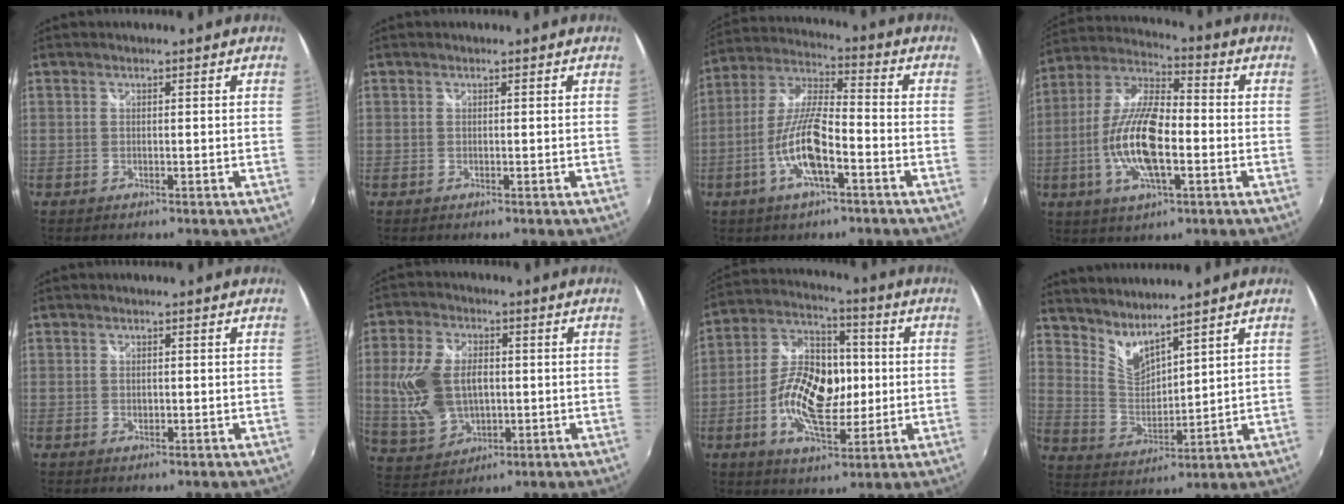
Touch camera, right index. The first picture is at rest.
{"total": 0.0}
{"total": 12.2, "force": [-5.0, 3.0, 10.7], "torque": [-0.226, -0.002, -0.097]}
{"total": 15.2, "force": [-3.4, 5.4, 13.8], "torque": [-0.281, -0.001, -0.067]}
{"total": 1.2, "force": [-0.1, 0.8, 0.8], "torque": [-0.015, 0.001, -0.003]}
{"total": 13.9, "force": [0.3, 9.4, 10.3], "torque": [-0.223, 0.006, 0.023]}
{"total": 15.0, "force": [-1.8, 8.2, 12.4], "torque": [-0.249, 0.011, -0.033]}
{"total": 7.7, "force": [6.7, 1.4, 3.4], "torque": [-0.061, -0.010, 0.134]}